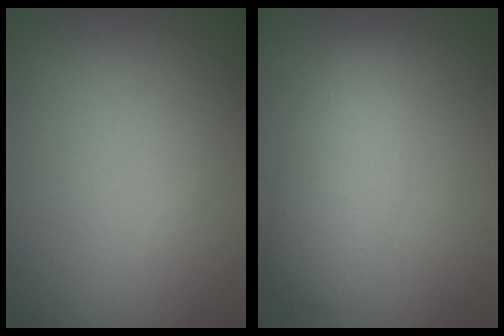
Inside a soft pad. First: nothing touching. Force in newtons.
{"total": 4.0, "press": 4.0, "slide": 0.0}